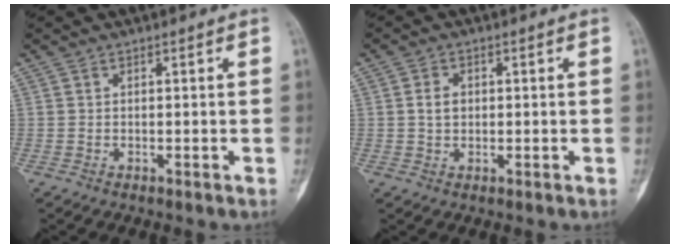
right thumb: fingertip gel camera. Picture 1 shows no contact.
{"total": 2.7, "force": [0.3, 2.0, 1.7], "torque": [-0.025, 0.004, 0.004]}